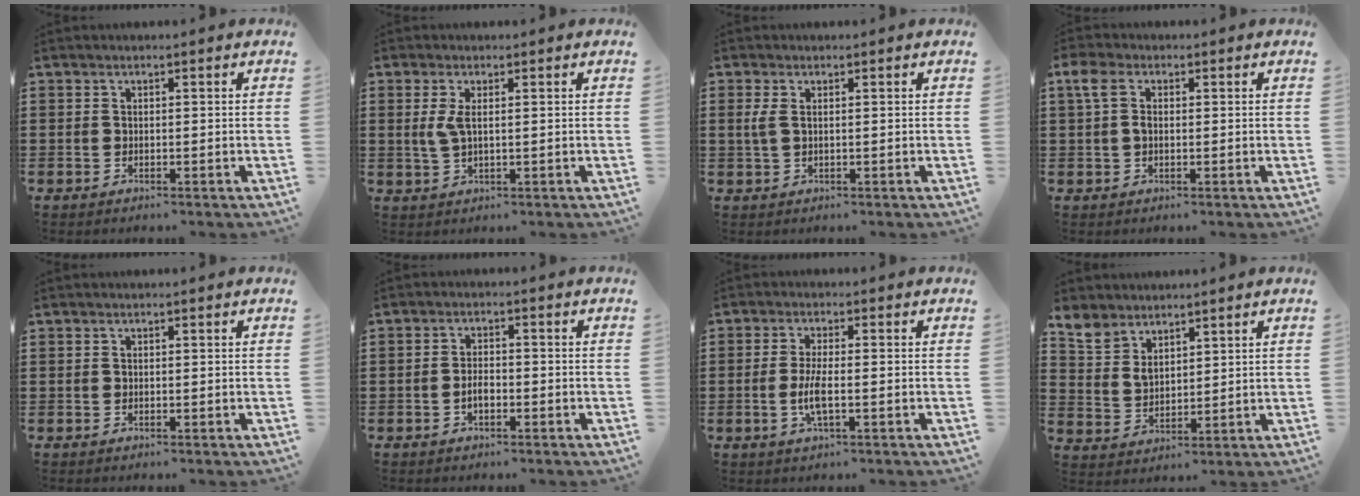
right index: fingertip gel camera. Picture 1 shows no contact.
{"total": 2.9, "force": [0.7, 1.0, 2.6], "torque": [-0.062, 0.004, 0.008]}
{"total": 2.2, "force": [0.4, 1.0, 1.9], "torque": [-0.048, 0.003, 0.004]}
{"total": 3.4, "force": [0.6, 2.2, 2.5], "torque": [-0.064, 0.009, 0.004]}
{"total": 0.0}
{"total": 2.5, "force": [-0.9, 1.2, 2.0], "torque": [-0.046, 0.001, -0.020]}
{"total": 4.5, "force": [-1.1, 1.0, 4.3], "torque": [-0.095, -0.005, -0.026]}
{"total": 5.1, "force": [4.2, 2.6, 1.4], "torque": [-0.045, -0.003, 0.080]}